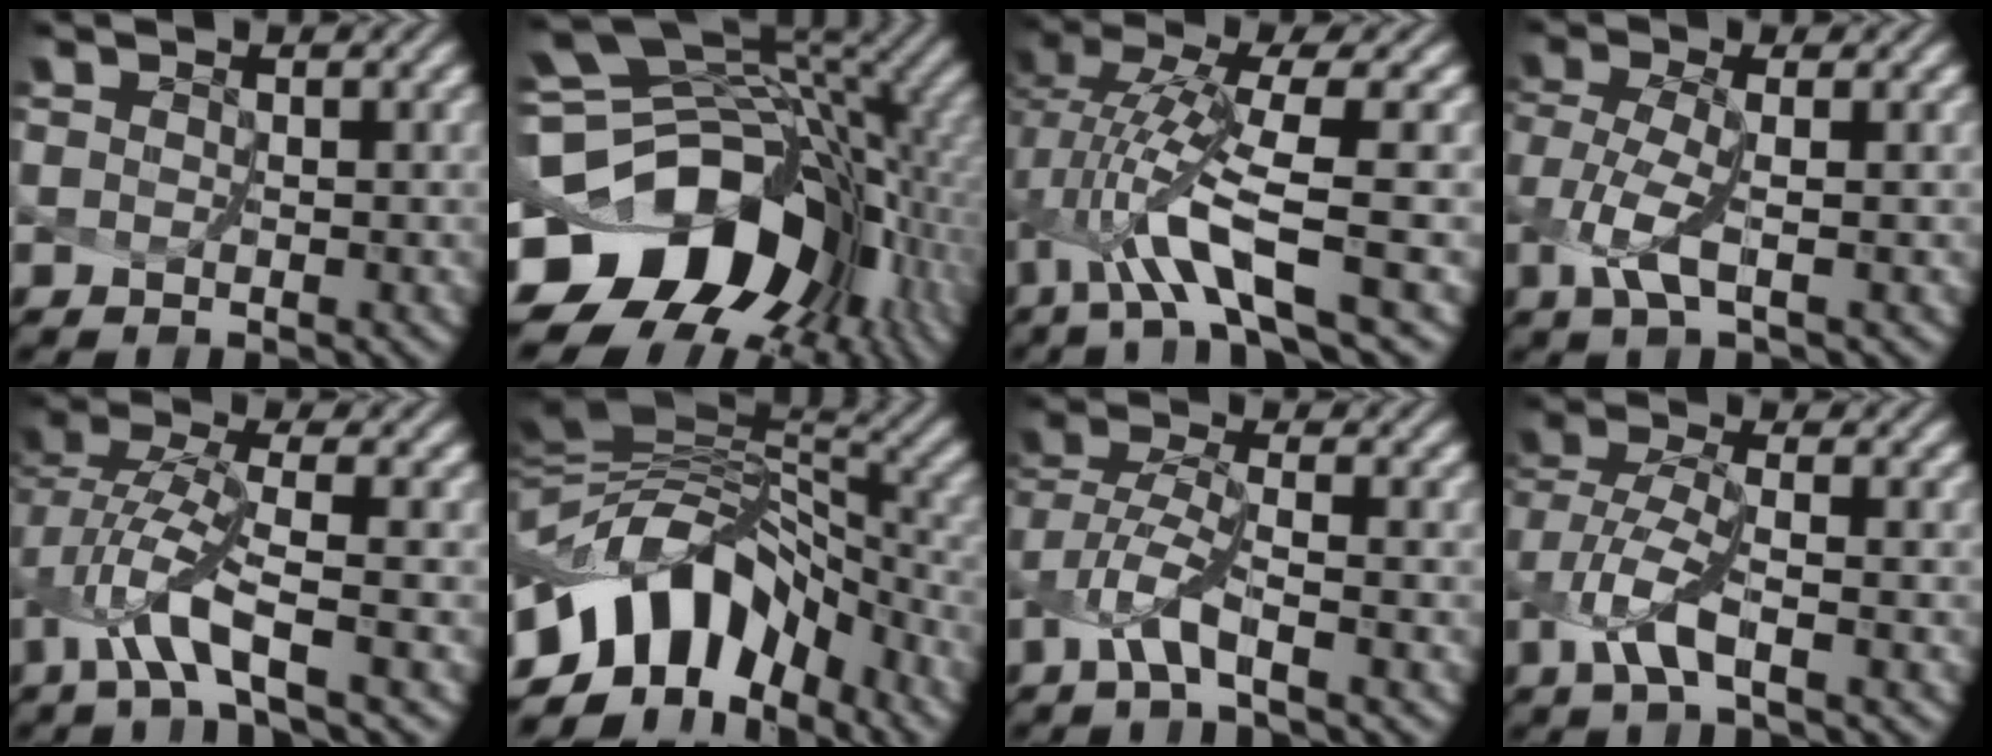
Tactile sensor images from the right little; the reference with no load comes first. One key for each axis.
{"total": 13.9, "fx": -5.9, "fy": 9.8, "fz": 8.0, "tx": -0.141, "ty": -0.012, "tz": -0.093}
{"total": 6.6, "fx": -1.8, "fy": 0.6, "fz": 6.3, "tx": -0.131, "ty": 0.002, "tz": -0.030}
{"total": 3.1, "fx": -0.9, "fy": 0.8, "fz": 2.9, "tx": -0.077, "ty": 0.000, "tz": -0.013}
{"total": 4.5, "fx": -2.2, "fy": 0.4, "fz": 3.9, "tx": -0.091, "ty": 0.003, "tz": -0.043}
{"total": 9.9, "fx": -5.2, "fy": 6.0, "fz": 5.9, "tx": -0.094, "ty": 0.021, "tz": -0.097}
{"total": 3.4, "fx": -1.8, "fy": 0.4, "fz": 2.9, "tx": -0.071, "ty": 0.003, "tz": -0.034}
{"total": 3.8, "fx": -1.5, "fy": 1.1, "fz": 3.4, "tx": -0.085, "ty": 0.003, "tz": -0.025}